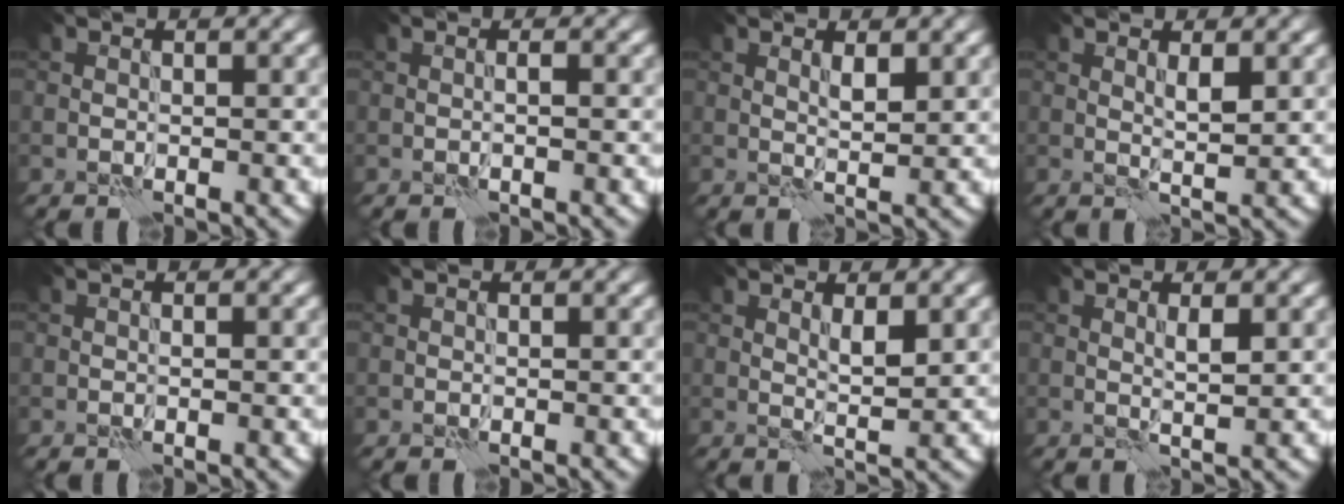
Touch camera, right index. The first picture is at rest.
{"total": 0.6, "force": [-0.2, -0.1, 0.5], "torque": [-0.011, -0.001, -0.003]}
{"total": 1.4, "force": [0.7, 0.2, 1.2], "torque": [-0.023, -0.006, 0.014]}
{"total": 1.6, "force": [0.6, 0.1, 1.5], "torque": [-0.028, -0.006, 0.012]}
{"total": 0.0}
{"total": 0.0}
{"total": 1.8, "force": [0.8, 0.2, 1.6], "torque": [-0.030, -0.006, 0.017]}
{"total": 1.3, "force": [0.4, 0.0, 1.2], "torque": [-0.025, -0.005, 0.008]}